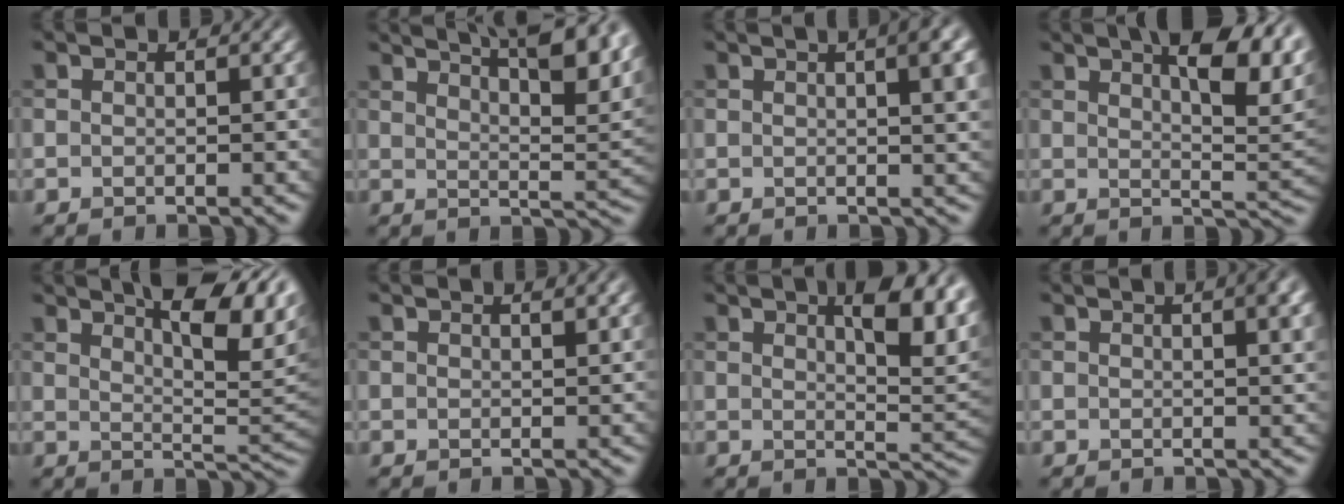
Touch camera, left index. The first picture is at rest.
{"total": 12.7, "force": [8.7, 4.0, 8.4], "torque": [-0.070, 0.030, 0.085]}
{"total": 6.9, "force": [2.4, 2.7, 5.9], "torque": [-0.032, 0.030, 0.012]}
{"total": 11.0, "force": [5.8, 3.6, 8.6], "torque": [-0.097, 0.020, 0.083]}
{"total": 9.1, "force": [4.9, 2.5, 7.2], "torque": [-0.098, 0.013, 0.081]}
{"total": 1.2, "force": [0.8, 0.3, 0.8], "torque": [-0.008, 0.003, 0.012]}
{"total": 7.9, "force": [3.5, 2.7, 6.5], "torque": [-0.080, 0.002, 0.056]}
{"total": 4.9, "force": [2.1, 1.9, 4.0], "torque": [-0.028, 0.016, 0.013]}